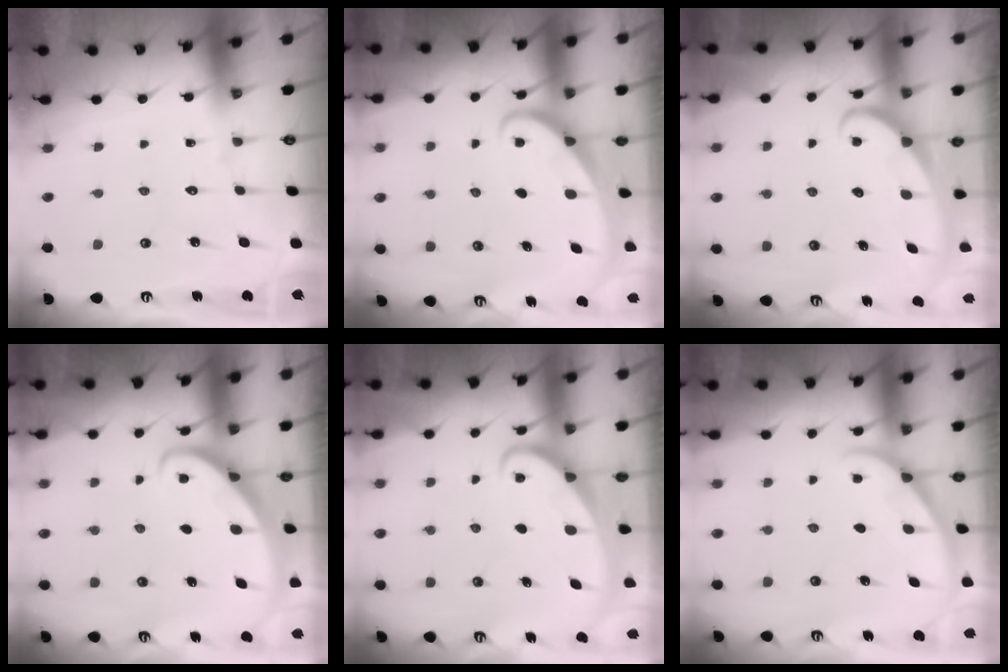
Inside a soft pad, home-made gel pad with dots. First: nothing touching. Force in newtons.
{"total": 1.9, "press": 1.9, "slide": 0.2}
{"total": 2.6, "press": 2.6, "slide": 0.3}
{"total": 2.7, "press": 2.7, "slide": 0.2}
{"total": 2.0, "press": 2.0, "slide": 0.2}
{"total": 2.0, "press": 2.0, "slide": 0.2}